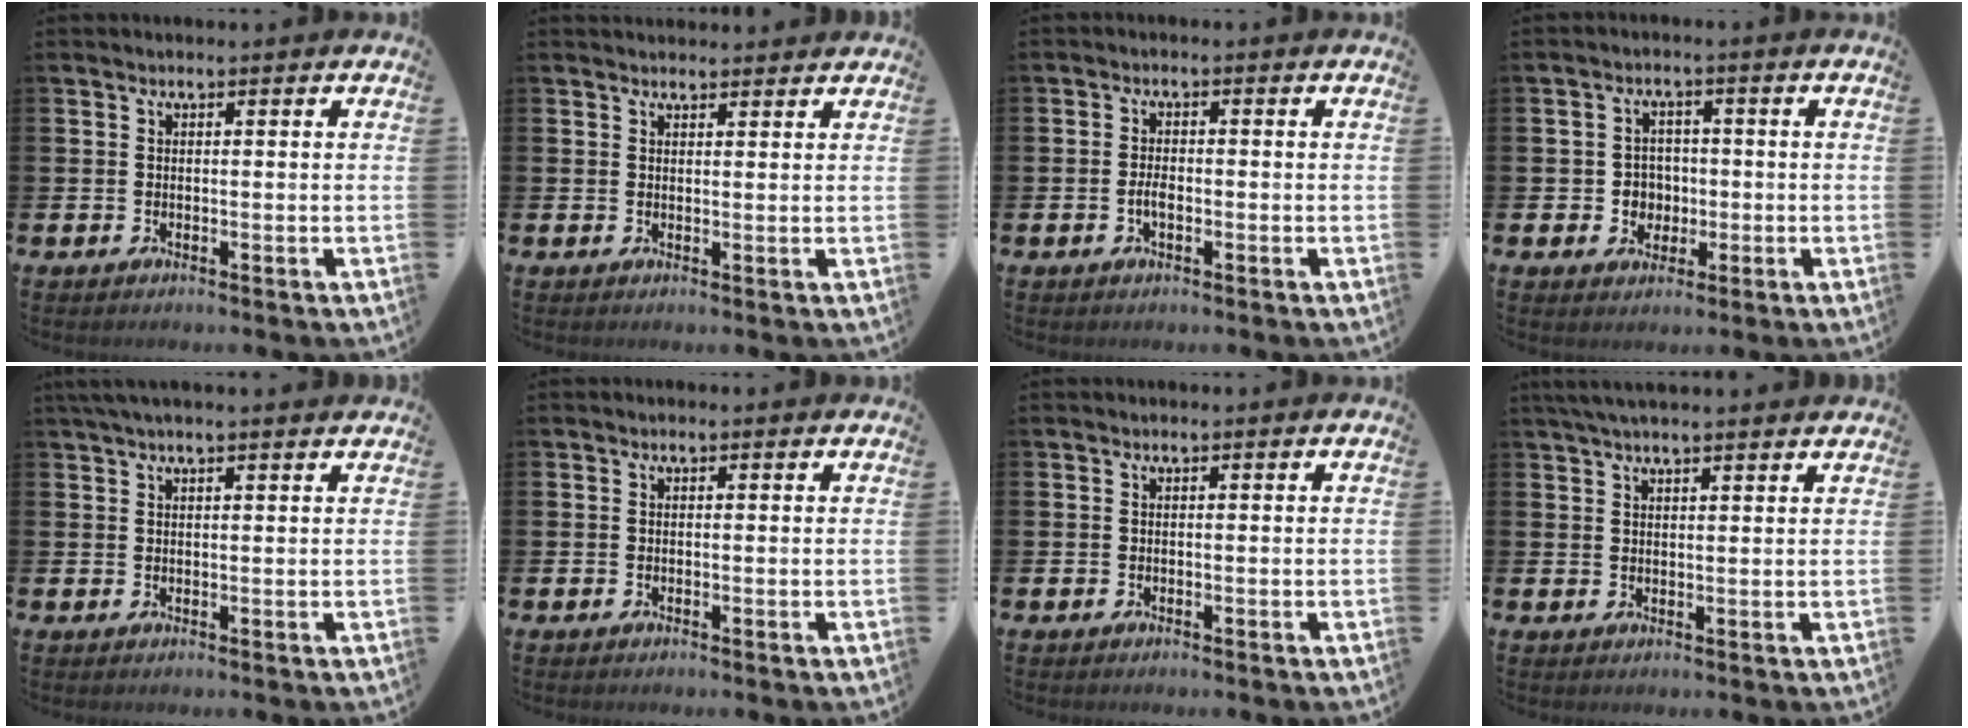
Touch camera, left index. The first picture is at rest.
{"total": 1.7, "force": [1.6, 0.4, 0.1], "torque": [0.005, -0.006, 0.028]}
{"total": 2.1, "force": [-0.6, 1.0, 1.8], "torque": [-0.032, 0.001, -0.012]}
{"total": 3.4, "force": [-0.4, 3.3, 0.9], "torque": [-0.013, 0.000, -0.017]}
{"total": 2.4, "force": [1.9, 0.1, 1.4], "torque": [-0.029, 0.000, 0.035]}
{"total": 0.0}
{"total": 0.0}
{"total": 3.5, "force": [3.1, 0.3, 1.5], "torque": [-0.036, -0.005, 0.057]}